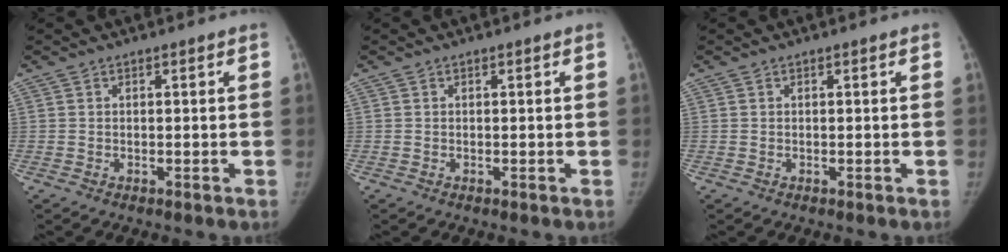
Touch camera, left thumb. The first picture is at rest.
{"total": 0.0}
{"total": 0.0}